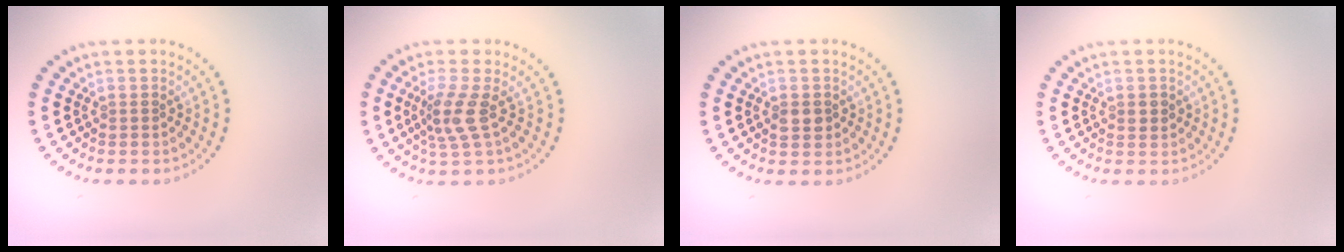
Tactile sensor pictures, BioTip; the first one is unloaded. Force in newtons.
{"total": 2.9, "press": 2.2, "slide": 1.8}
{"total": 1.7, "press": 1.7, "slide": 0.2}
{"total": 1.0, "press": 1.0, "slide": 0.1}